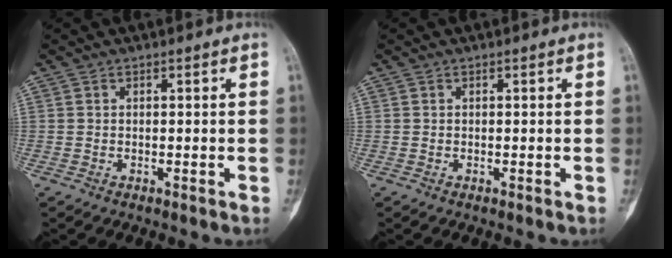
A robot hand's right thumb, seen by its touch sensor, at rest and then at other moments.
{"total": 0.0}